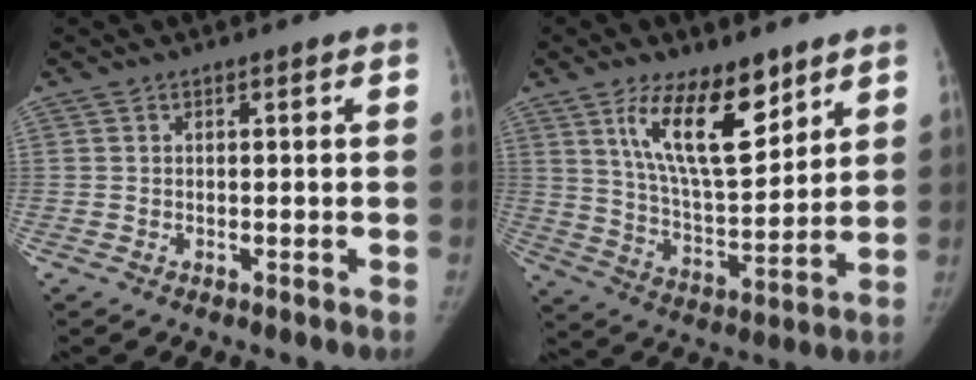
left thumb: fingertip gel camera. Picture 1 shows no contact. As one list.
[{"total": 15.9, "force": [9.2, 6.4, 11.2], "torque": [-0.155, -0.059, 0.171]}]